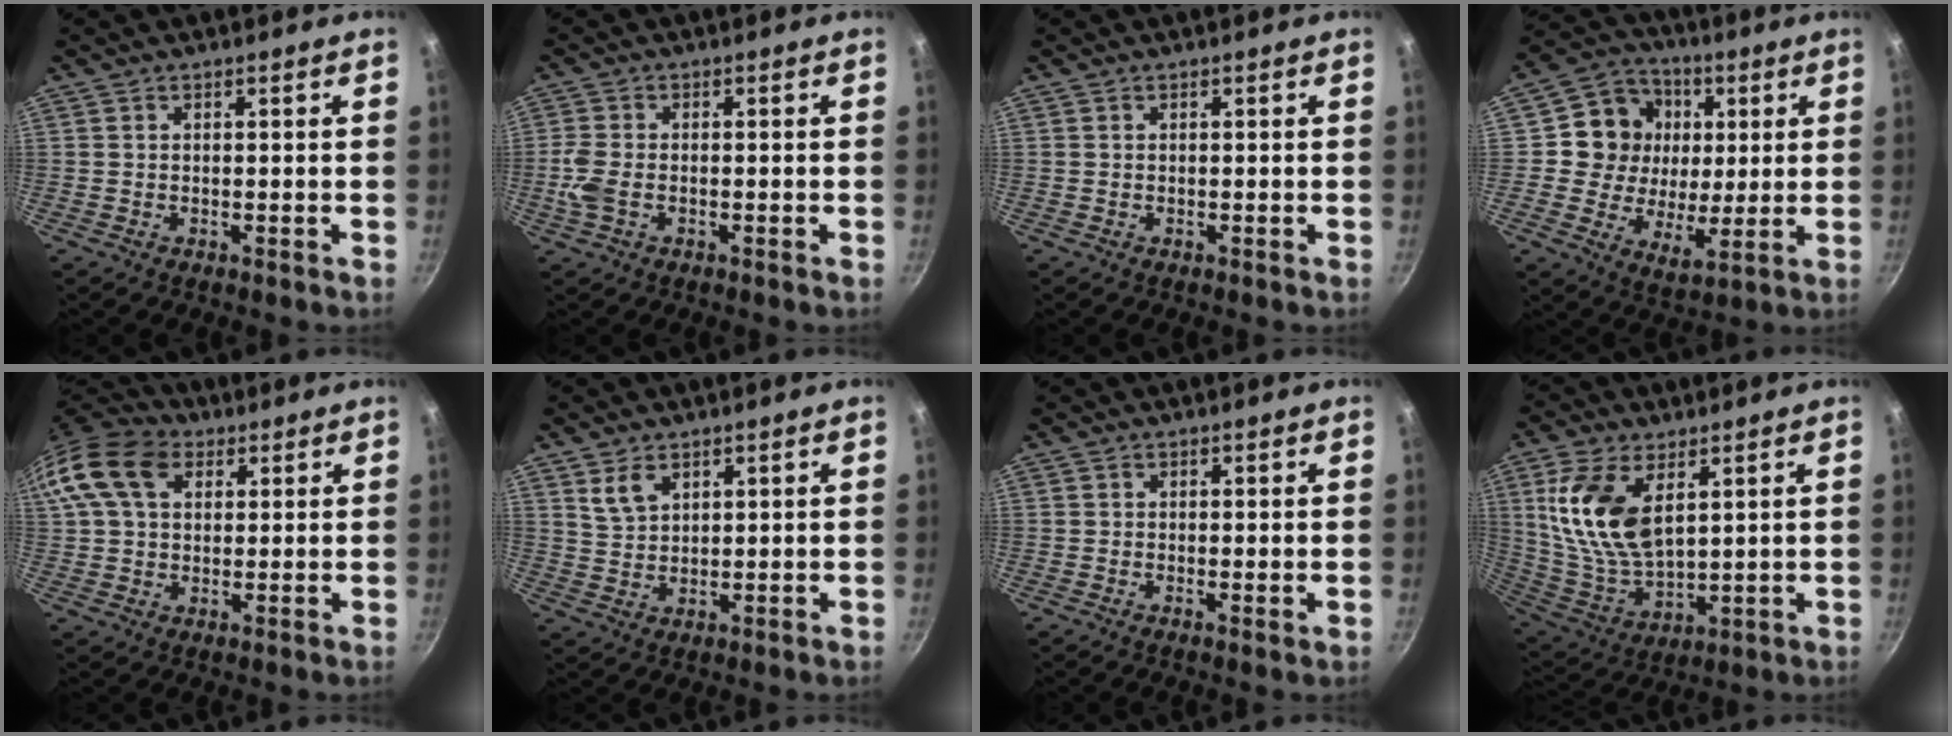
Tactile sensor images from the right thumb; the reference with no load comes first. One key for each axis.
{"total": 4.6, "fx": -1.0, "fy": 2.8, "fz": 3.5, "tx": -0.084, "ty": 0.002, "tz": -0.025}
{"total": 0.0}
{"total": 13.7, "fx": 2.9, "fy": 11.8, "fz": 6.2, "tx": -0.070, "ty": -0.010, "tz": 0.037}
{"total": 14.9, "fx": 5.1, "fy": 10.4, "fz": 9.2, "tx": -0.170, "ty": 0.020, "tz": 0.080}
{"total": 4.7, "fx": 2.6, "fy": 2.9, "fz": 2.6, "tx": -0.037, "ty": -0.011, "tz": 0.056}
{"total": 0.7, "fx": 0.1, "fy": 0.1, "fz": 0.6, "tx": -0.010, "ty": -0.010, "tz": -0.004}
{"total": 16.1, "fx": 5.4, "fy": 8.8, "fz": 12.3, "tx": -0.236, "ty": -0.030, "tz": 0.117}